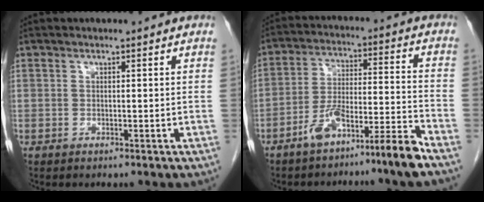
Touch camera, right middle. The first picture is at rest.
{"total": 9.3, "force": [-6.9, -0.4, 6.2], "torque": [-0.111, 0.015, -0.124]}